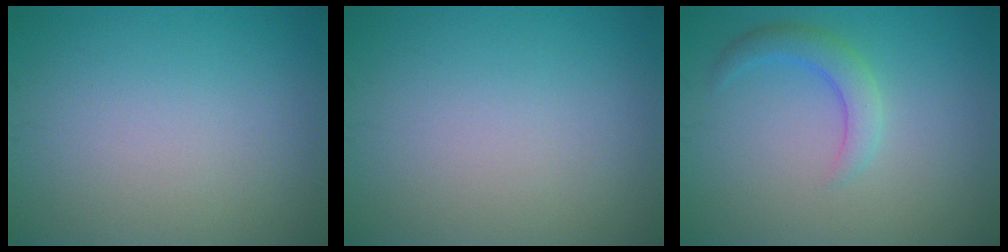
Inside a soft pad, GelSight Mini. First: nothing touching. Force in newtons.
{"total": 0.0}
{"total": 2.6, "press": 2.6, "slide": 0.1}